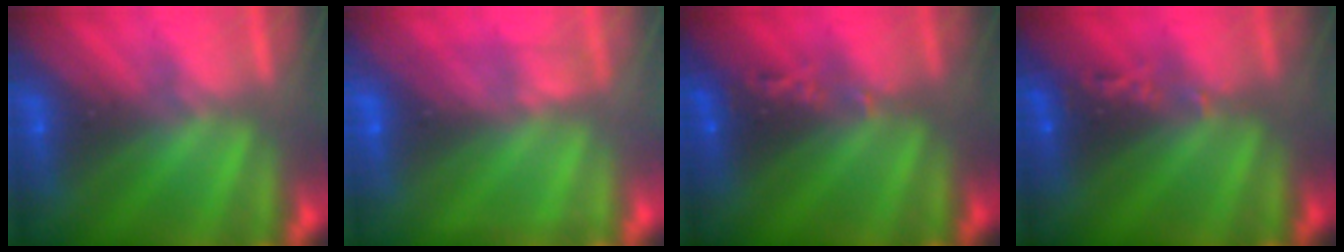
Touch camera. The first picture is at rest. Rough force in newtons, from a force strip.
{"total": 2.2}
{"total": 2.5}
{"total": 2.5}